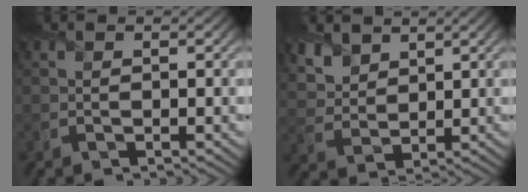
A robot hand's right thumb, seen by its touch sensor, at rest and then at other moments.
{"total": 5.8, "force": [4.1, 3.3, 2.3], "torque": [-0.079, -0.012, 0.098]}